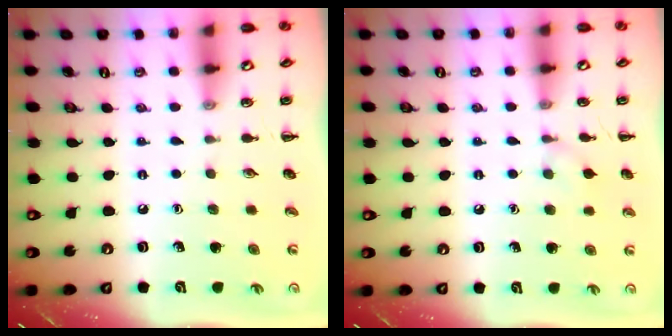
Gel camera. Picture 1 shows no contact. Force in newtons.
{"total": 5.8, "press": 5.5, "slide": 2.1}